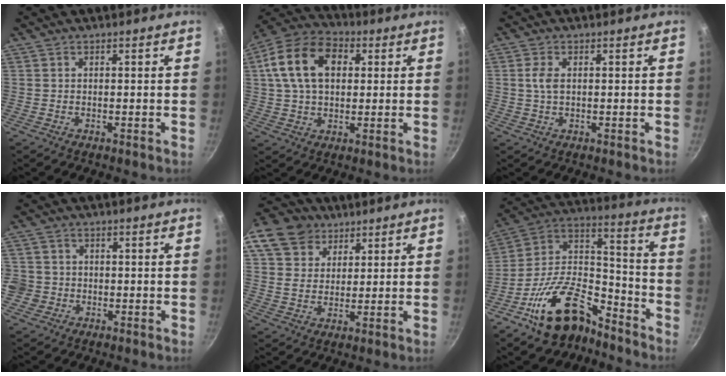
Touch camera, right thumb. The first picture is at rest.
{"total": 15.3, "force": [3.5, 10.4, 10.7], "torque": [-0.174, 0.018, 0.046]}
{"total": 2.9, "force": [0.4, 1.6, 2.4], "torque": [-0.054, 0.004, 0.005]}
{"total": 5.6, "force": [-1.4, 5.2, 1.4], "torque": [-0.015, 0.022, -0.025]}
{"total": 14.7, "force": [8.3, 10.8, 5.4], "torque": [-0.106, 0.007, 0.147]}
{"total": 20.3, "force": [-12.8, 10.6, 11.7], "torque": [-0.164, 0.110, -0.228]}